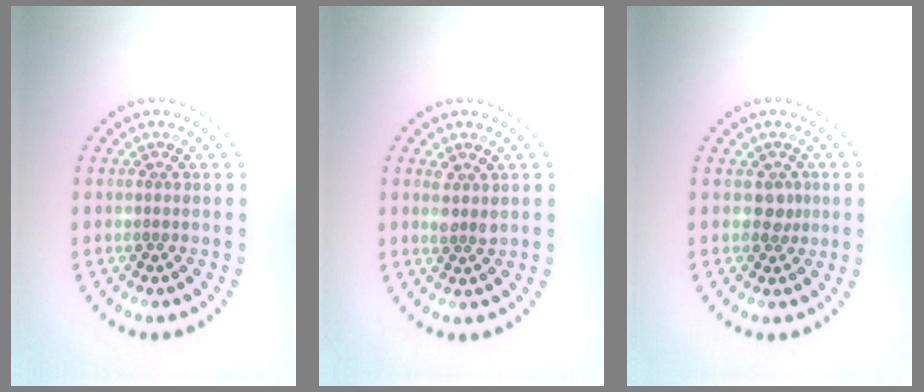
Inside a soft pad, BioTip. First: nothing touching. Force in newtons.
{"total": 1.6, "press": 1.5, "slide": 0.6}
{"total": 1.4, "press": 1.1, "slide": 0.9}